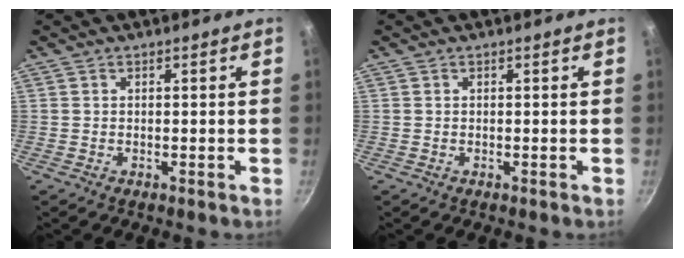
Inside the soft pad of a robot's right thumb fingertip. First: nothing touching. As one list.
[{"total": 0.0}]